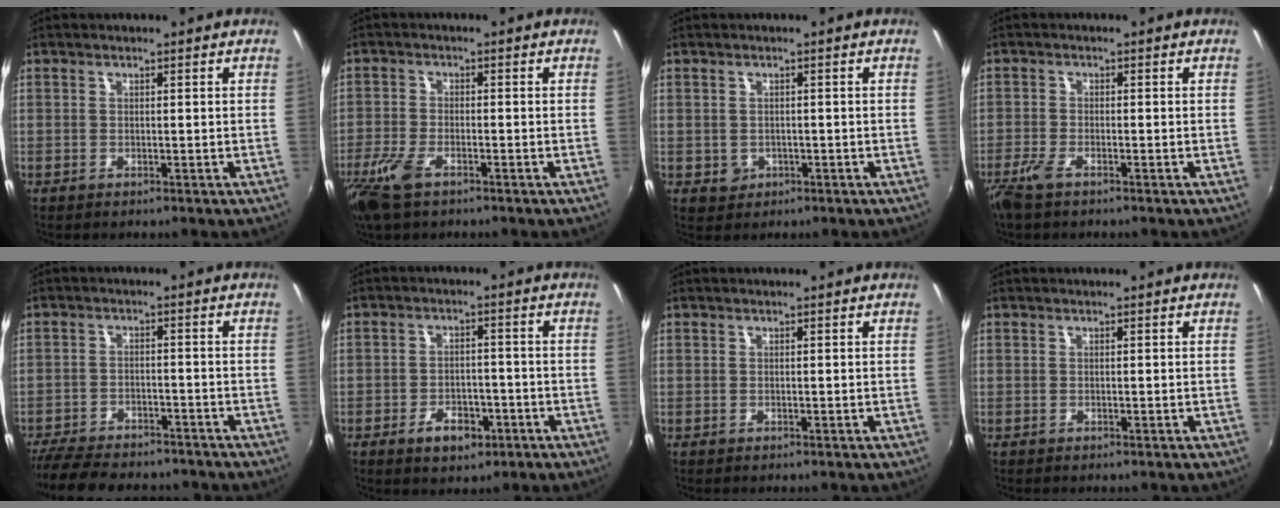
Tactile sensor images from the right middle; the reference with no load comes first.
{"total": 7.2, "force": [-4.6, 2.7, 4.8], "torque": [-0.123, -0.018, -0.093]}
{"total": 2.6, "force": [-0.6, 2.4, 0.8], "torque": [-0.017, -0.003, -0.004]}
{"total": 3.7, "force": [-2.7, 1.0, 2.3], "torque": [-0.061, -0.008, -0.056]}
{"total": 15.1, "force": [-12.9, 4.7, 6.4], "torque": [-0.146, -0.025, -0.196]}
{"total": 6.2, "force": [-3.4, 3.8, 3.6], "torque": [-0.079, 0.005, -0.044]}
{"total": 0.0}
{"total": 0.0}